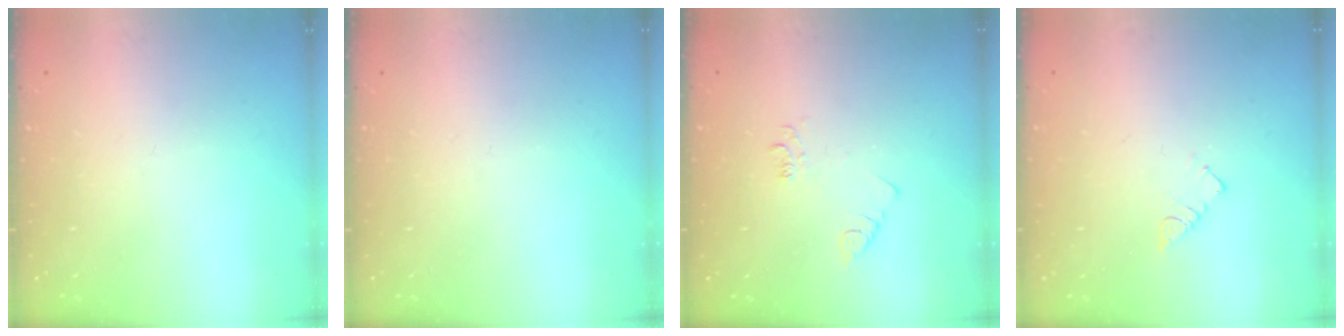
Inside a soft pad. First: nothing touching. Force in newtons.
{"total": 0.0}
{"total": 3.3, "press": 3.3, "slide": 0.4}
{"total": 3.6, "press": 3.6, "slide": 0.2}